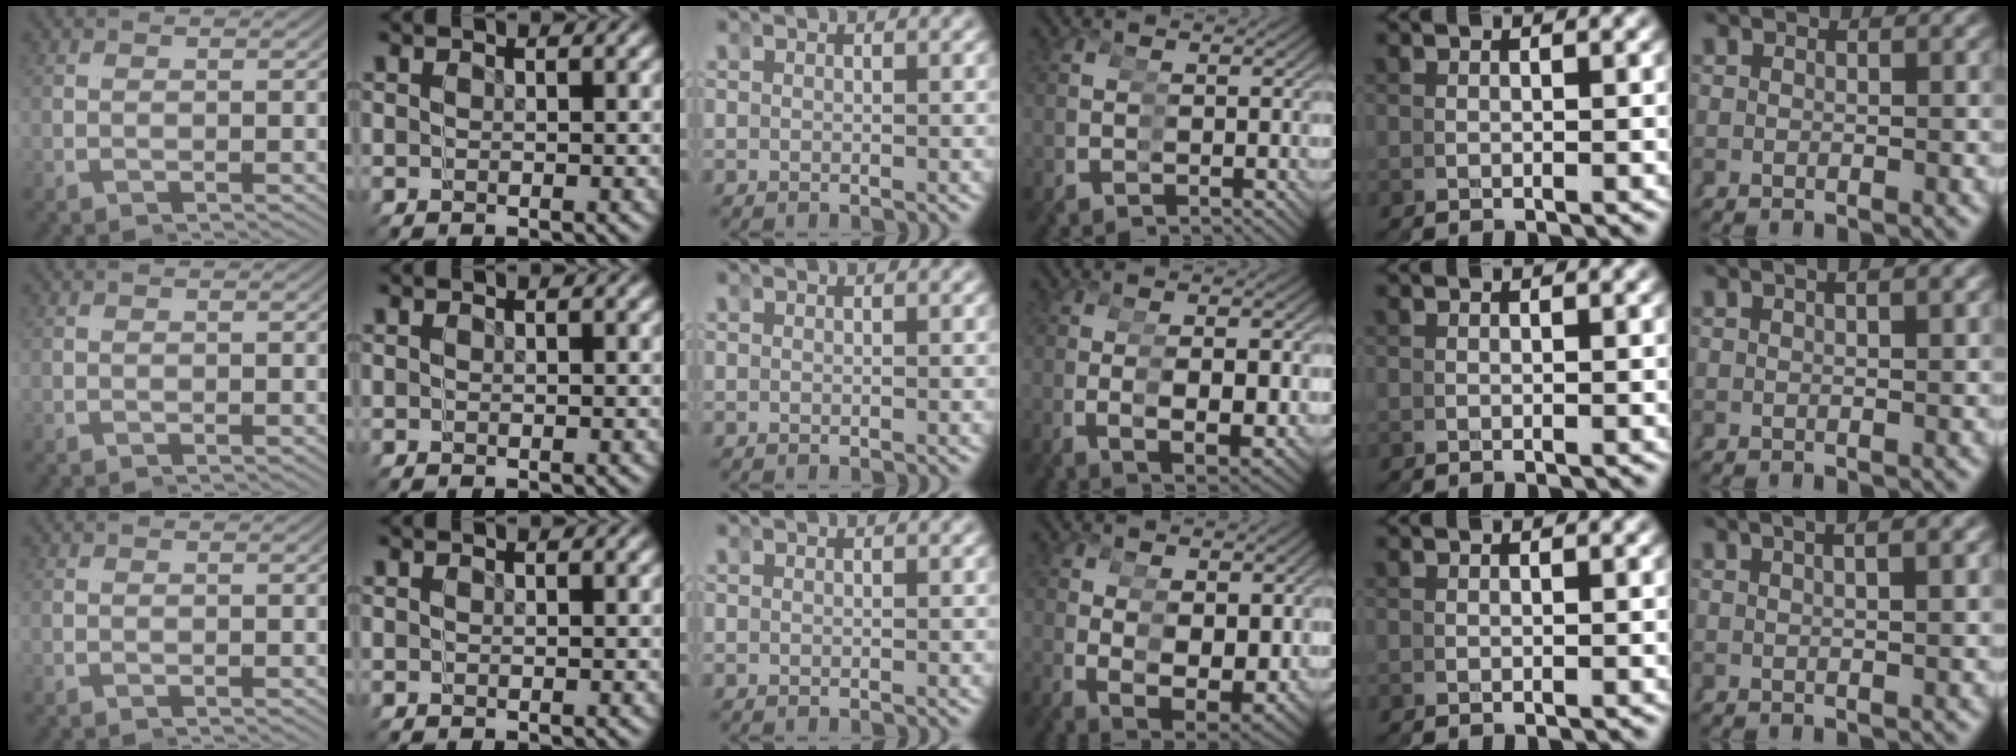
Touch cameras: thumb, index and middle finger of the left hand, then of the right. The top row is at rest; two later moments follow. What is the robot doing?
{"motion": "grasp_and_lifting", "object": "bandage"}